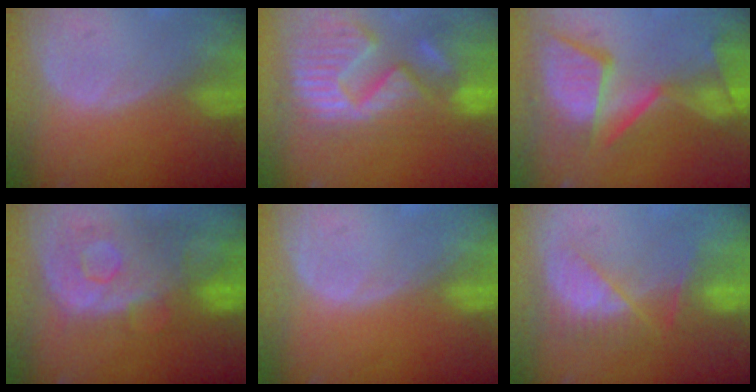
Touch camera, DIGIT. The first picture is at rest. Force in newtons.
{"total": 15.1, "press": 12.6, "slide": 8.3}
{"total": 13.7, "press": 11.2, "slide": 8.0}
{"total": 11.2, "press": 9.7, "slide": 5.6}
{"total": 0.0}
{"total": 8.1, "press": 7.0, "slide": 4.1}